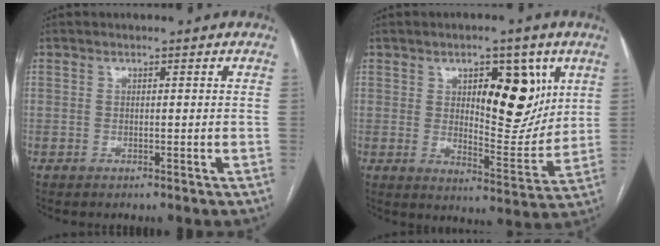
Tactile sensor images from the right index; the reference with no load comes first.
{"total": 11.6, "force": [4.3, 4.6, 9.7], "torque": [-0.132, 0.001, 0.070]}